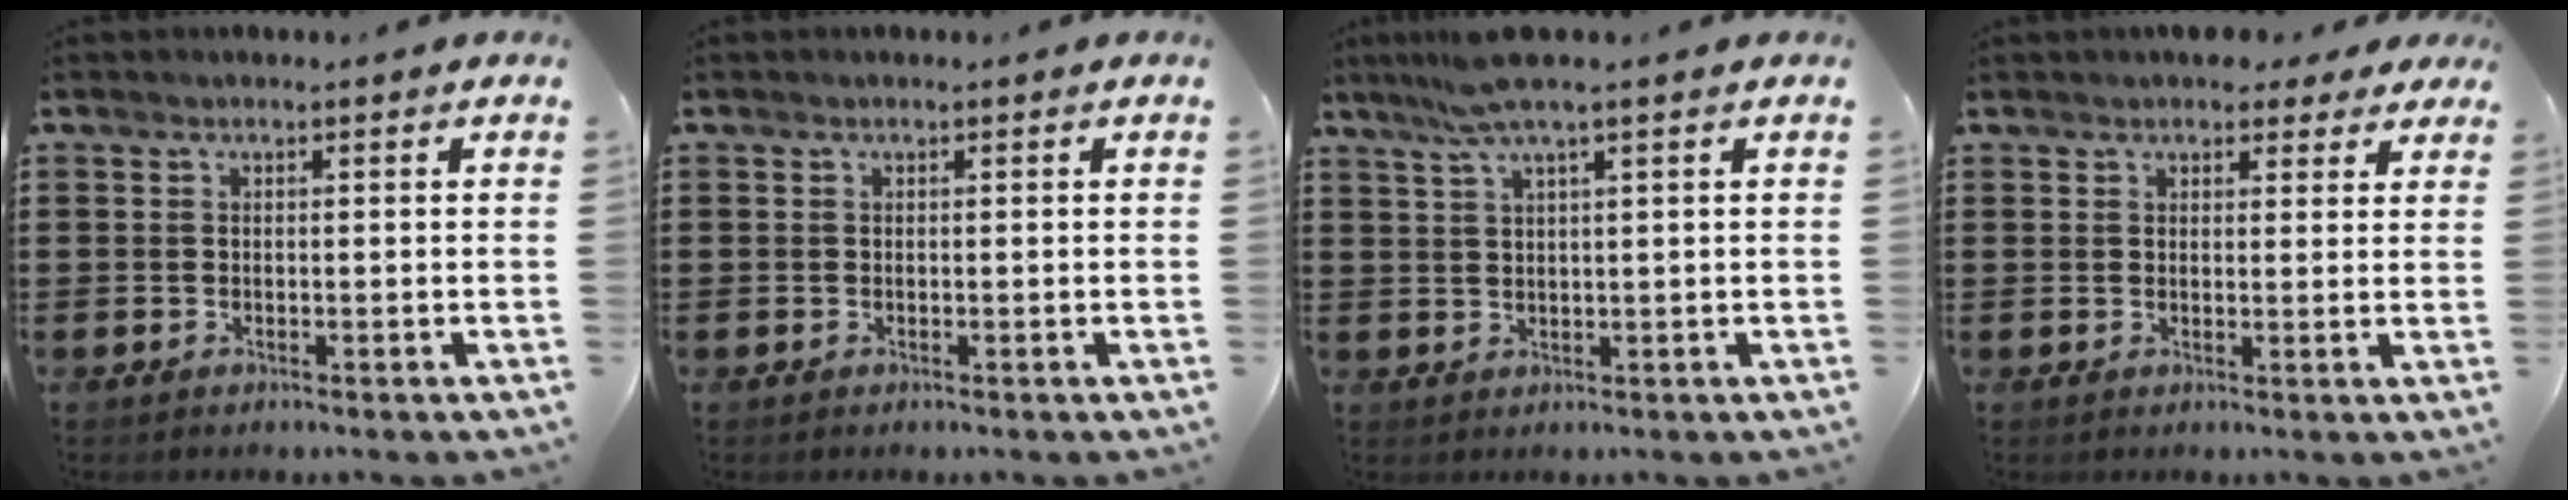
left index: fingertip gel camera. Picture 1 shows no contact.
{"total": 0.0}
{"total": 4.7, "force": [3.0, -0.2, 3.6], "torque": [-0.079, 0.004, 0.054]}
{"total": 3.4, "force": [2.9, 1.4, 0.9], "torque": [-0.011, -0.004, 0.051]}